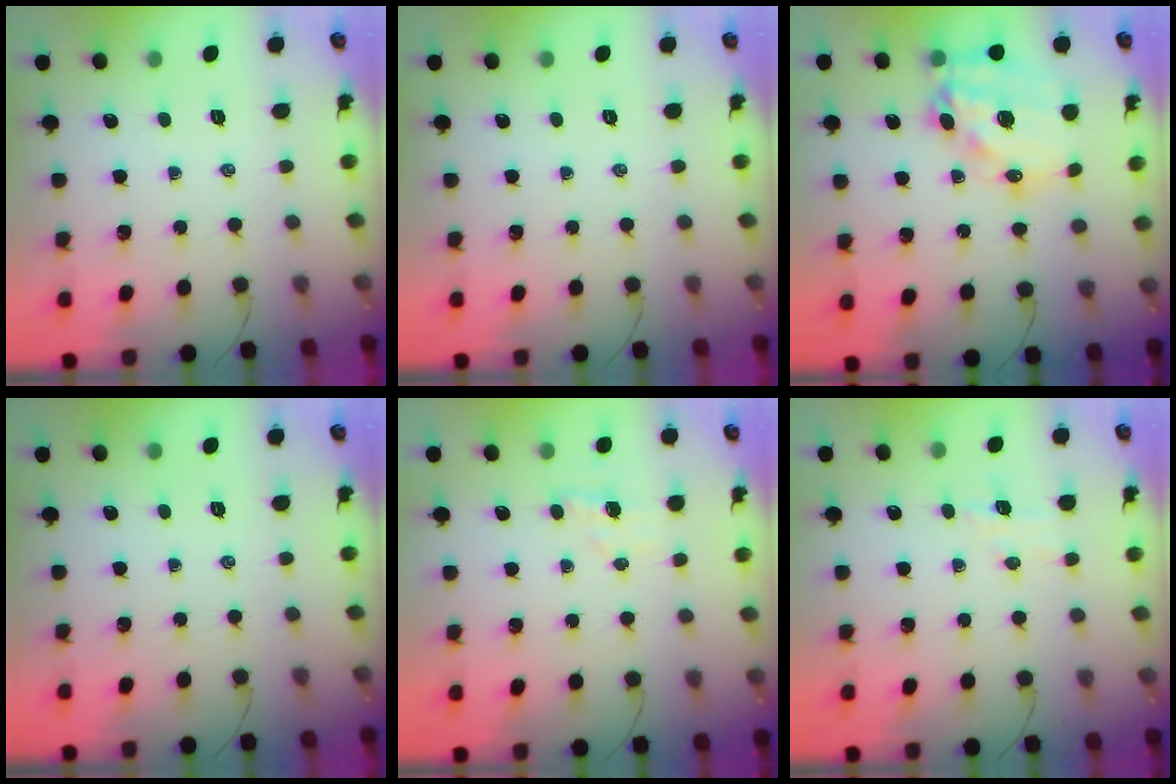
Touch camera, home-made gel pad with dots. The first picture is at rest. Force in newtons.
{"total": 0.0}
{"total": 16.6, "press": 16.1, "slide": 3.7}
{"total": 0.0}
{"total": 2.7, "press": 2.6, "slide": 0.7}
{"total": 5.3, "press": 5.2, "slide": 0.7}